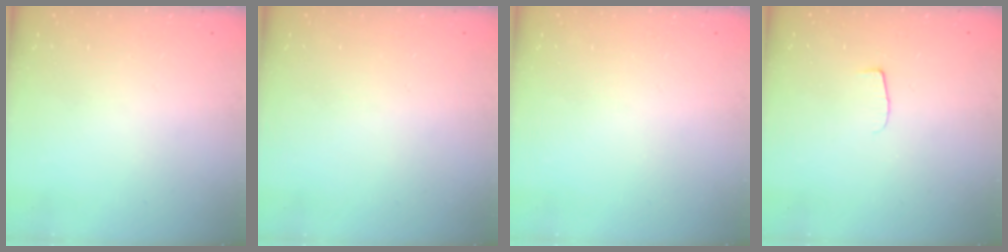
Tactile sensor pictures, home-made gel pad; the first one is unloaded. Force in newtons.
{"total": 0.6, "press": 0.6, "slide": 0.2}
{"total": 0.0}
{"total": 4.3, "press": 4.3, "slide": 0.5}